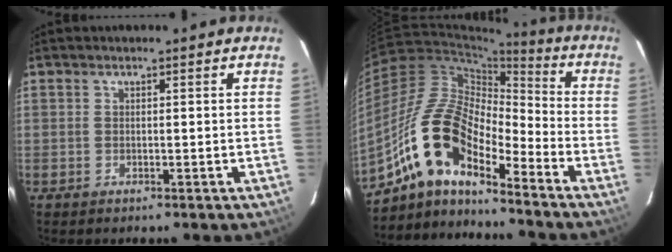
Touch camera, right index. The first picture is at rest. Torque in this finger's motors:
{"motor_torque": [1.05, -0.92, 1.05, 0.21]}